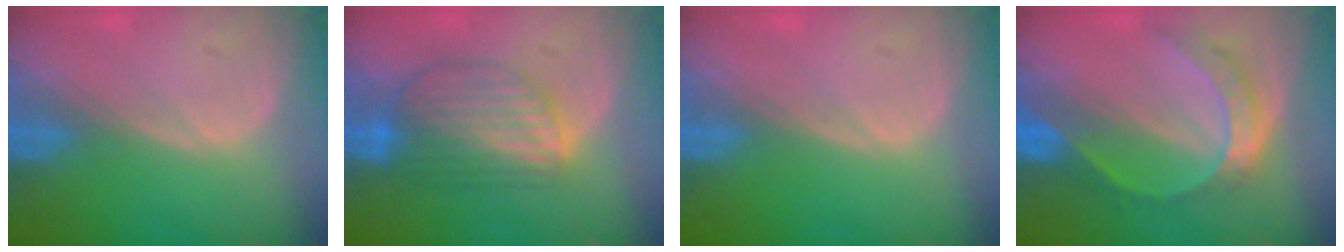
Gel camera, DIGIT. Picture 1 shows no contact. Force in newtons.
{"total": 7.5, "press": 7.1, "slide": 2.4}
{"total": 0.0}
{"total": 7.8, "press": 6.4, "slide": 4.4}